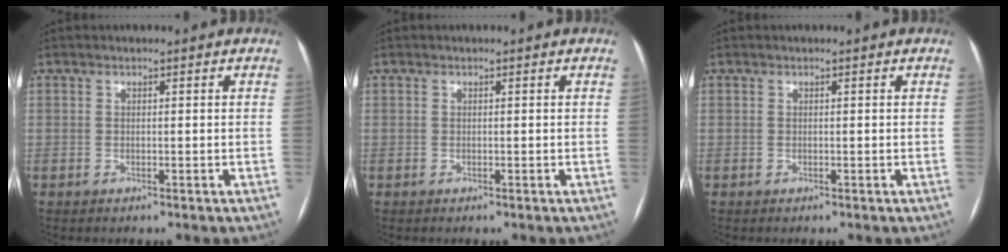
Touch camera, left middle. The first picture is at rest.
{"total": 0.0}
{"total": 0.0}